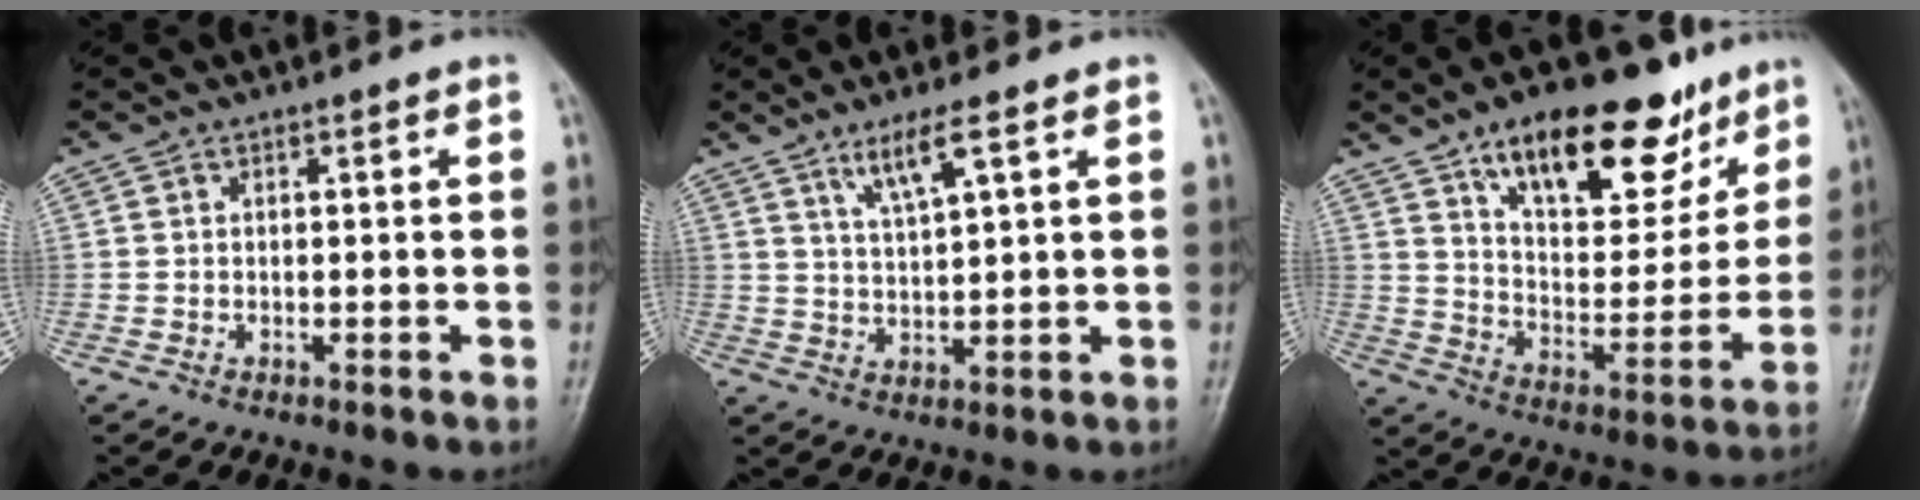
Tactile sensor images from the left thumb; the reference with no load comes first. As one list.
[{"total": 5.6, "force": [3.4, 0.5, 4.4], "torque": [-0.090, -0.023, 0.072]}, {"total": 21.9, "force": [13.7, 9.8, 14.0], "torque": [-0.159, -0.057, 0.223]}]